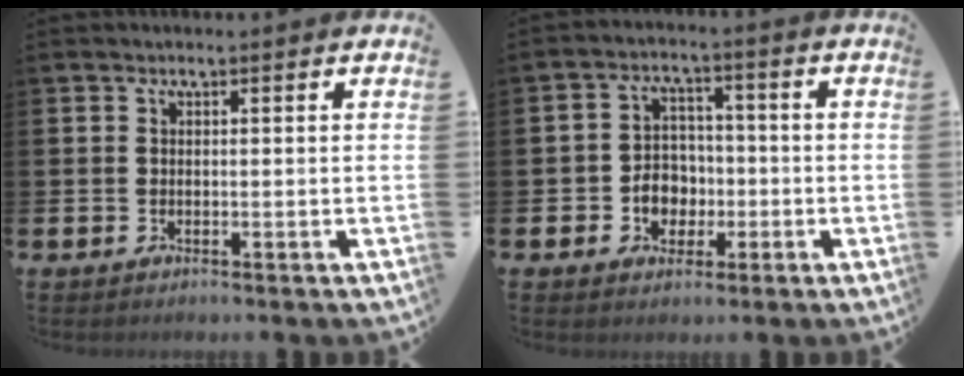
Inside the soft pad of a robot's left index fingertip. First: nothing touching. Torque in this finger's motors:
{"motor_torque": [1.00, 0.32, 0.13, 0.05]}